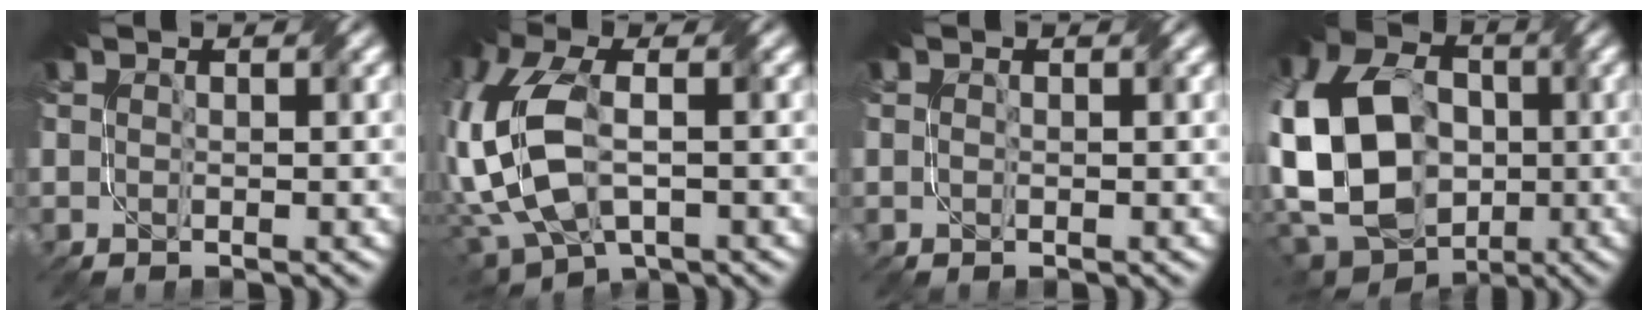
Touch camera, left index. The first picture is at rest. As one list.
[{"total": 9.8, "force": [-1.4, 5.5, 8.0], "torque": [-0.199, -0.009, -0.030]}, {"total": 0.0}, {"total": 16.2, "force": [-2.1, 12.7, 9.9], "torque": [-0.232, -0.002, -0.041]}]